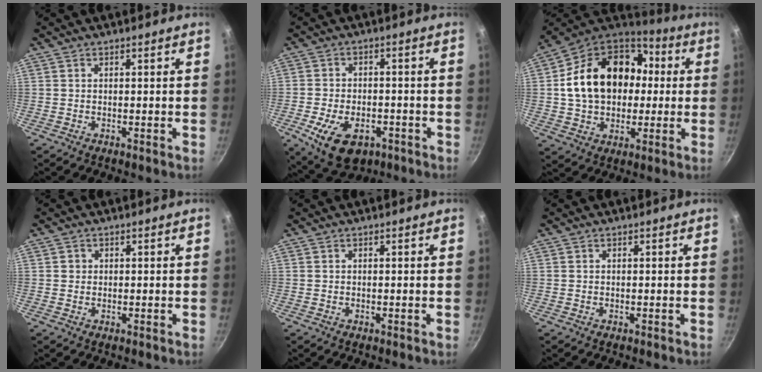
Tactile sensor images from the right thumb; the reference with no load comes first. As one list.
[{"total": 11.7, "force": [-4.8, 7.2, 7.8], "torque": [-0.120, 0.011, -0.070]}, {"total": 22.3, "force": [2.1, 16.8, 14.6], "torque": [-0.234, 0.043, 0.035]}, {"total": 1.0, "force": [0.1, 1.0, 0.1], "torque": [0.003, 0.001, 0.000]}, {"total": 0.0}, {"total": 0.0}]